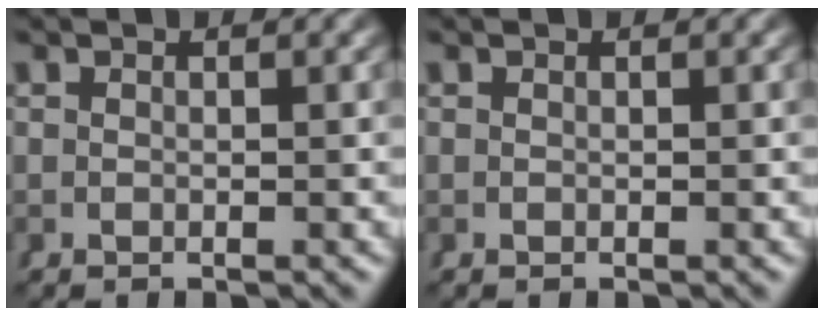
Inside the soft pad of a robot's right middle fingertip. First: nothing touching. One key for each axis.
{"total": 0.0}